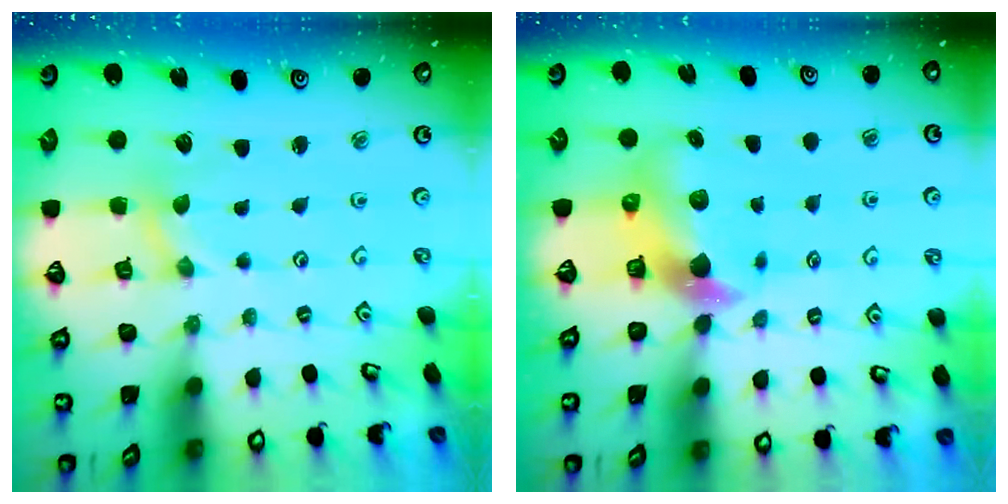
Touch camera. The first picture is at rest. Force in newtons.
{"total": 6.6, "press": 6.5, "slide": 0.9}